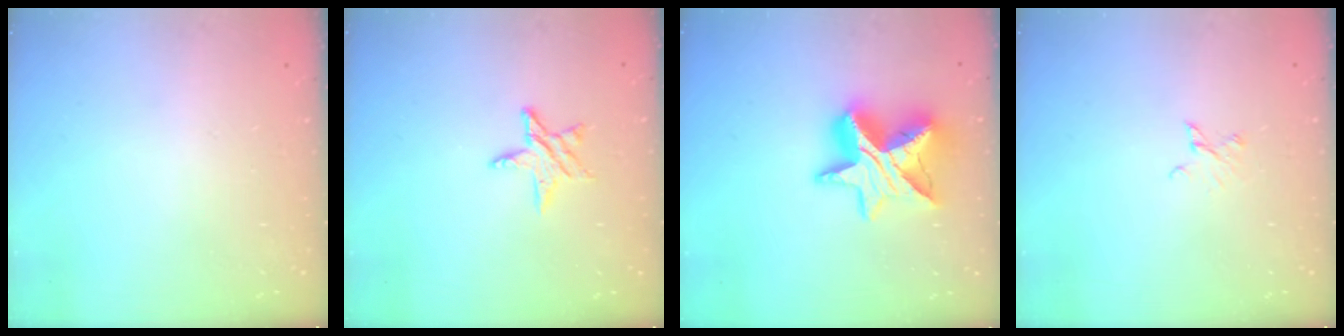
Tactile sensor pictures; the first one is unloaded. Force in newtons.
{"total": 7.9, "press": 7.9, "slide": 0.6}
{"total": 16.2, "press": 16.2, "slide": 1.0}
{"total": 2.1, "press": 2.1, "slide": 0.3}